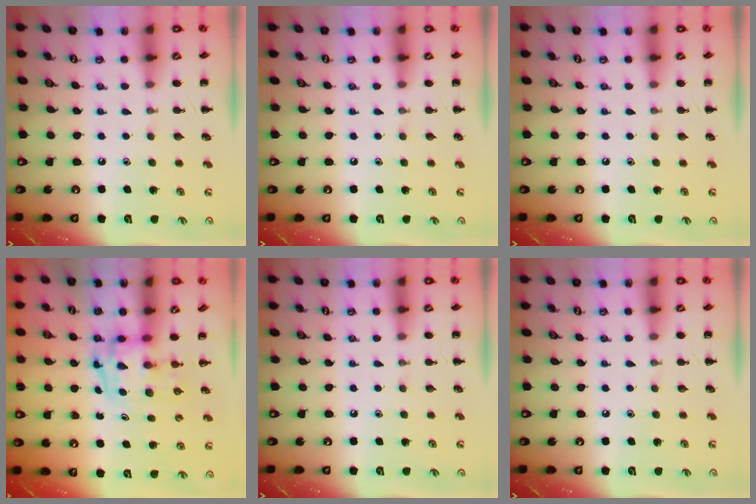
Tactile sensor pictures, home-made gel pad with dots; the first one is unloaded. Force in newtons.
{"total": 0.0}
{"total": 0.0}
{"total": 3.4, "press": 3.4, "slide": 0.6}
{"total": 0.0}
{"total": 0.0}